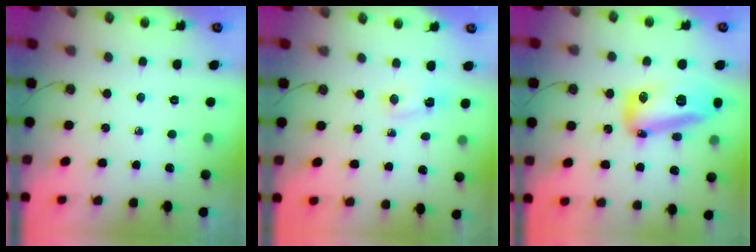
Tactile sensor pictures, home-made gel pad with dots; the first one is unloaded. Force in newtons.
{"total": 2.4, "press": 2.2, "slide": 0.8}
{"total": 16.2, "press": 16.1, "slide": 2.0}